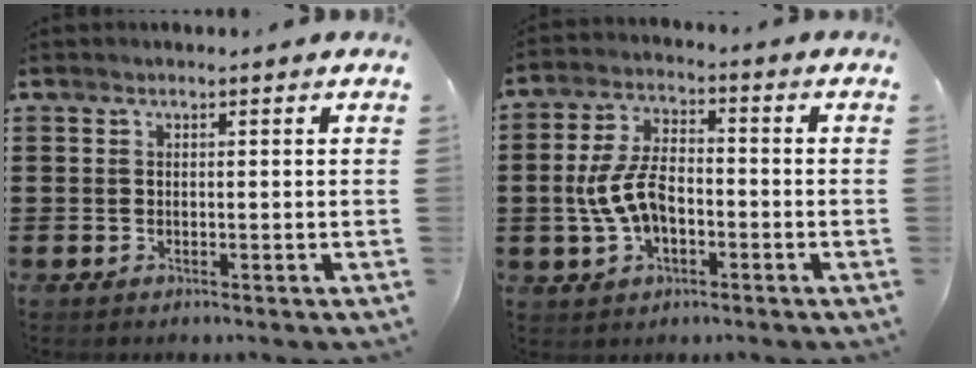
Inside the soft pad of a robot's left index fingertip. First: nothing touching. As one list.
[{"total": 7.7, "force": [-1.7, 4.0, 6.4], "torque": [-0.152, 0.000, -0.040]}]